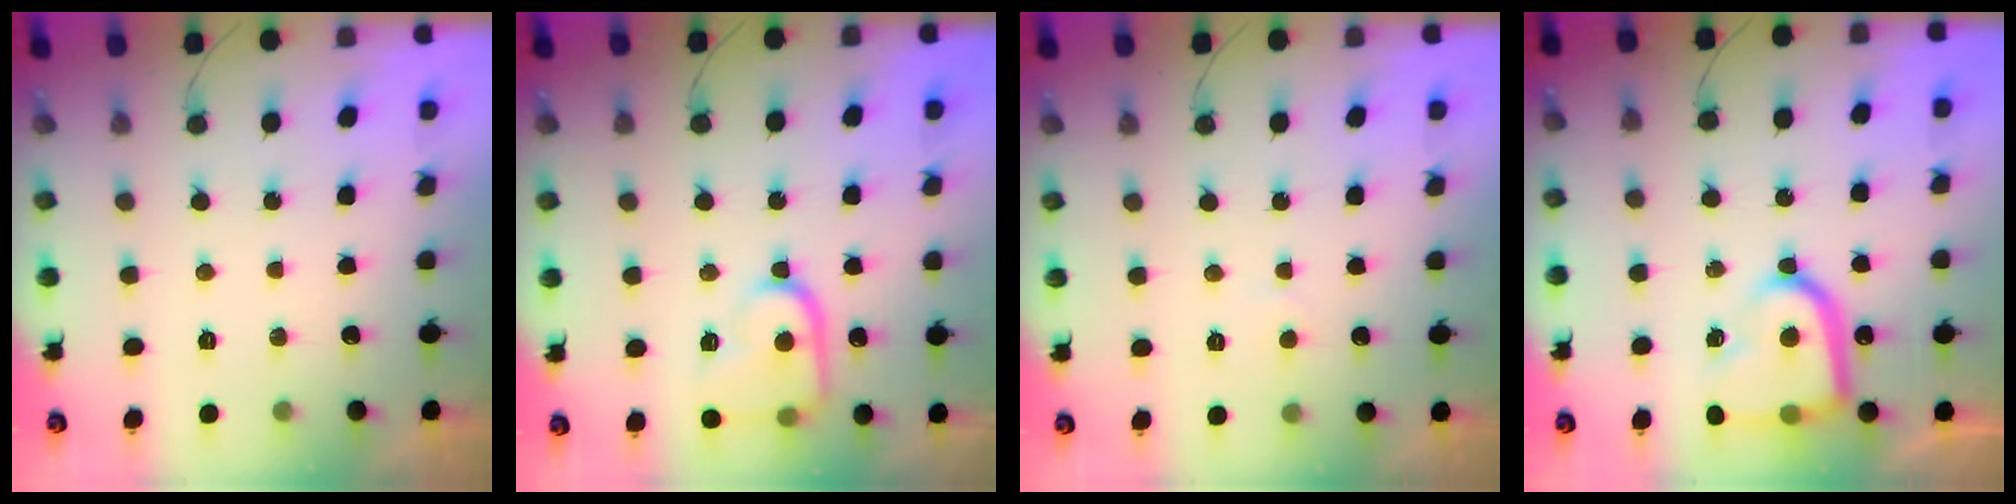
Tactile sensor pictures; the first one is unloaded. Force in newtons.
{"total": 14.4, "press": 14.3, "slide": 1.4}
{"total": 1.8, "press": 1.8, "slide": 0.2}
{"total": 16.8, "press": 16.7, "slide": 1.7}